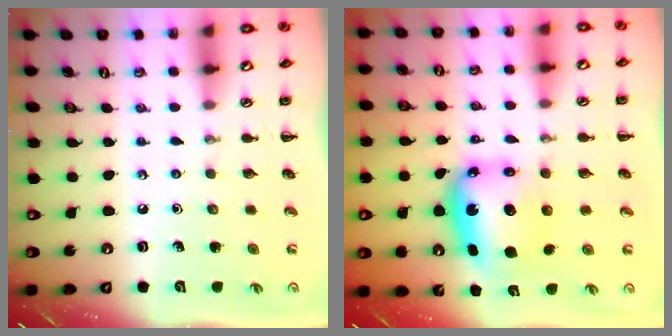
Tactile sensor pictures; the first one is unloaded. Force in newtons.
{"total": 6.6, "press": 6.3, "slide": 2.0}